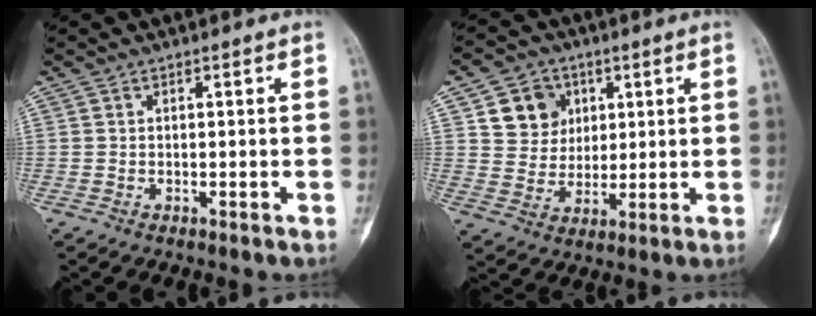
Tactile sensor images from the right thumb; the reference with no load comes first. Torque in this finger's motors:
{"motor_torque": [0.98, 0.94, 0.14, -0.06, 0.00]}